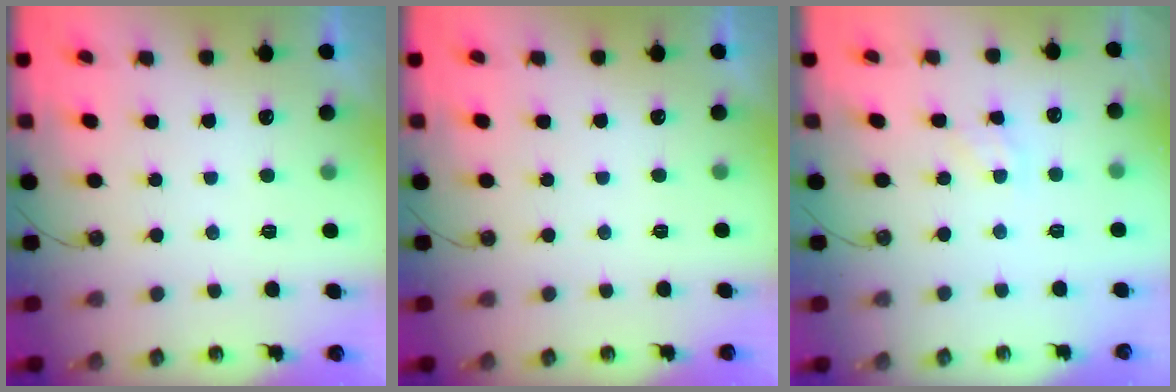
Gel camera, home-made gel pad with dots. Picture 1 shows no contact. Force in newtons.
{"total": 0.0}
{"total": 4.2, "press": 4.1, "slide": 0.5}